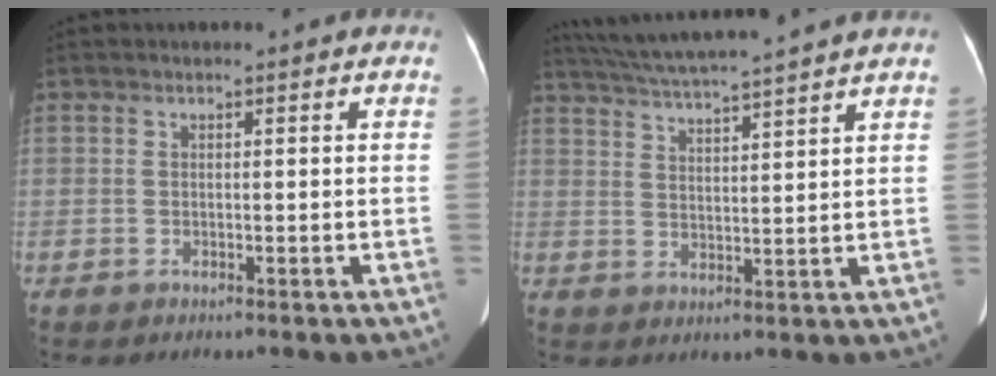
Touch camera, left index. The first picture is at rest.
{"total": 12.0, "force": [10.7, -1.4, 5.3], "torque": [-0.103, 0.009, 0.165]}